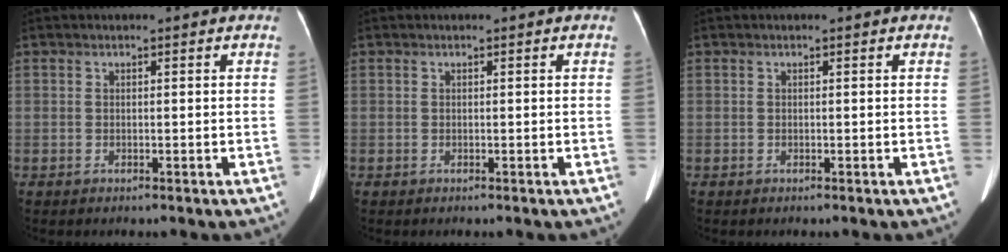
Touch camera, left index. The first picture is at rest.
{"total": 0.0}
{"total": 0.0}